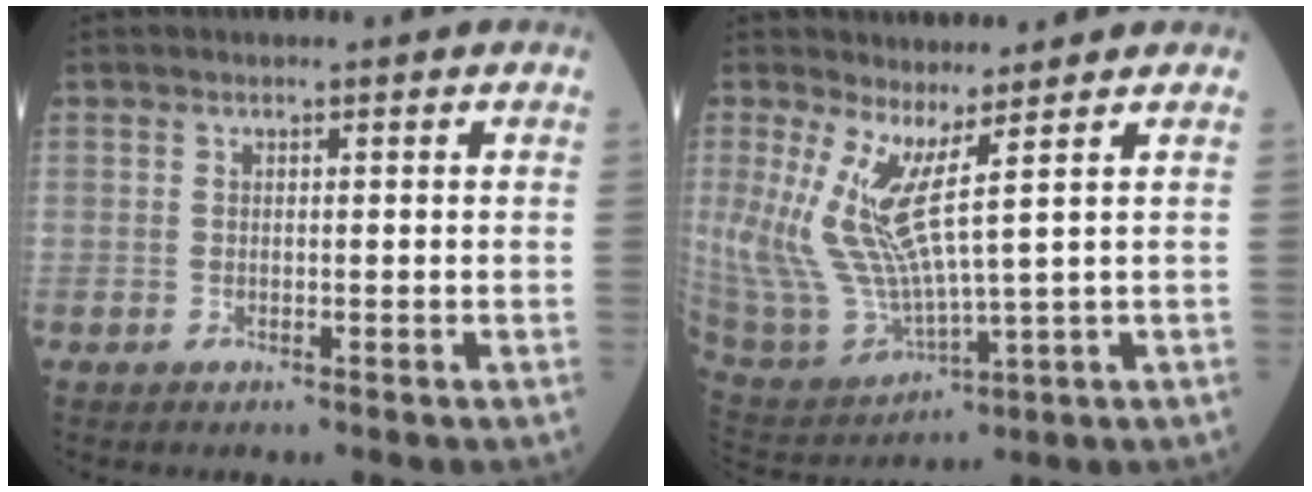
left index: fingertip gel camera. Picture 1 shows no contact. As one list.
[{"total": 9.6, "force": [3.6, 0.8, 8.9], "torque": [-0.218, -0.019, 0.095]}]